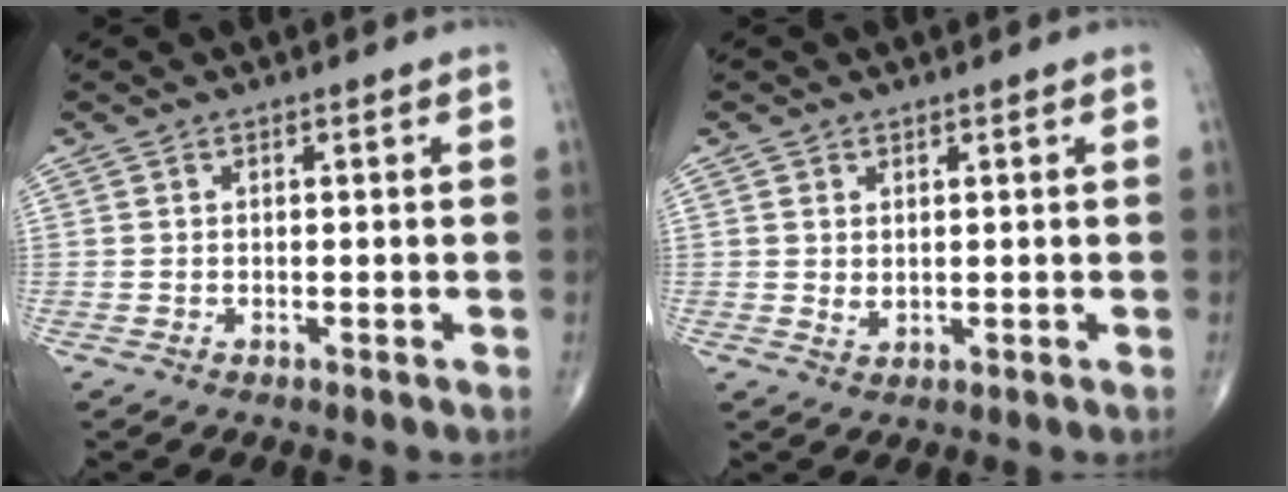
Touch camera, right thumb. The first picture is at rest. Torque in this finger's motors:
{"motor_torque": [-0.33, 0.24, 0.08, -0.05, -0.02]}